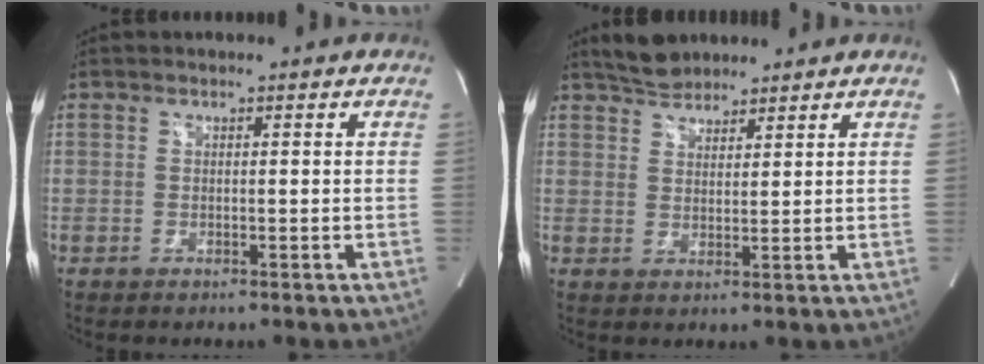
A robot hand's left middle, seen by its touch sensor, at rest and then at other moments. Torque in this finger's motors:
{"motor_torque": [0.31, -0.27, -0.02, 0.00]}